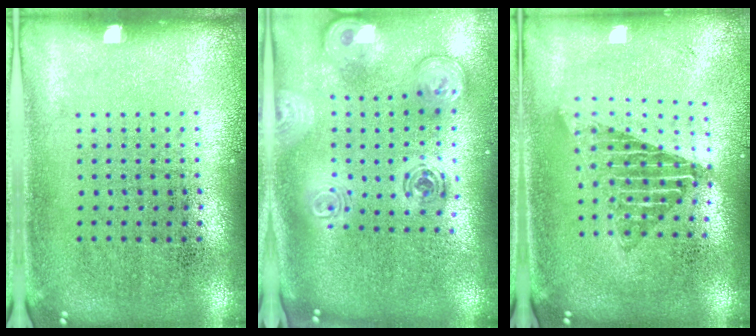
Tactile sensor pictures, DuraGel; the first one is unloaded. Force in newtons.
{"total": 2.6, "press": 1.9, "slide": 1.8}
{"total": 1.7, "press": 1.4, "slide": 1.0}